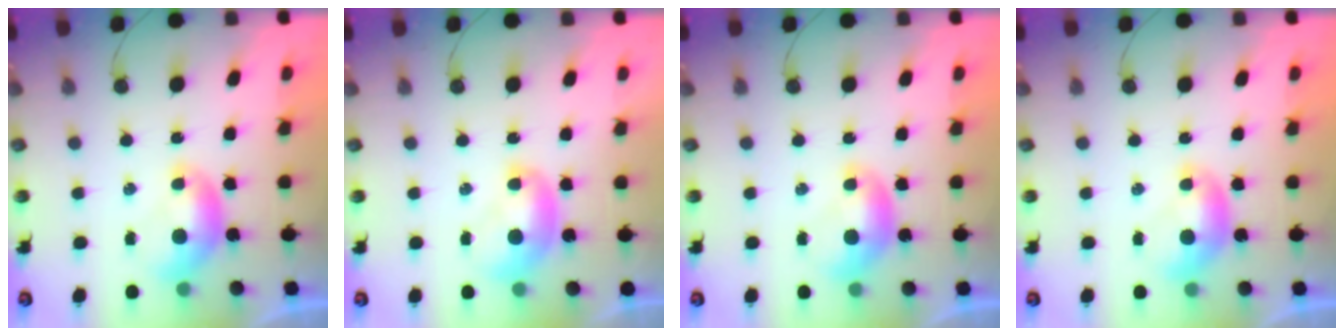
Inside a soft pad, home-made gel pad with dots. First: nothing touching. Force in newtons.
{"total": 1.9, "press": 1.9, "slide": 0.2}
{"total": 0.0}
{"total": 0.0}